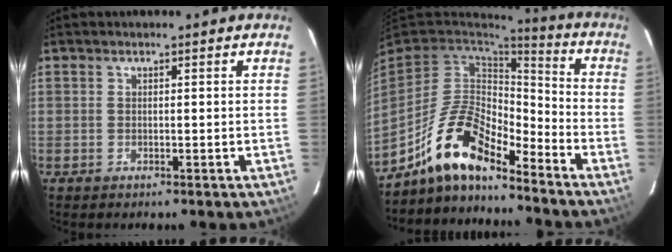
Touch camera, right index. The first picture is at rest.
{"total": 14.1, "force": [-10.7, 4.6, 8.0], "torque": [-0.167, 0.003, -0.206]}